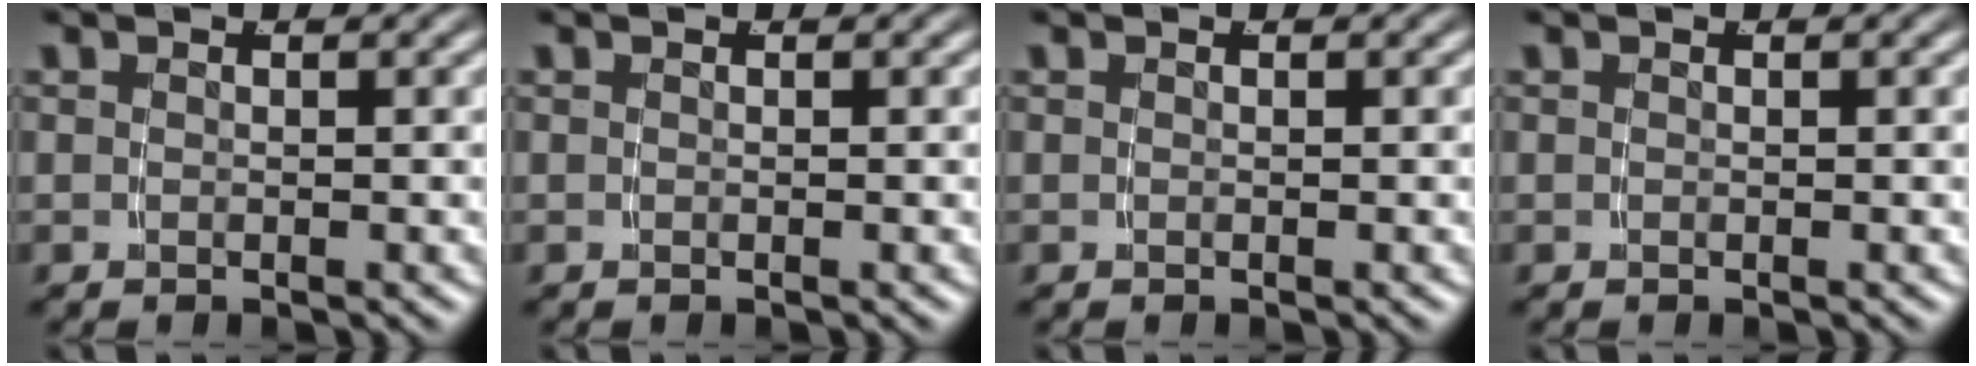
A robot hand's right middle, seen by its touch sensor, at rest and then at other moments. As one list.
[{"total": 0.0}, {"total": 0.0}, {"total": 0.0}]